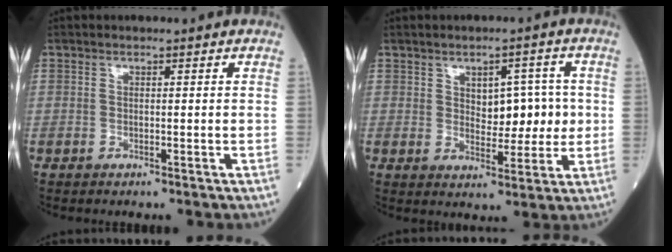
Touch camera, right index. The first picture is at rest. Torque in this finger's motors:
{"motor_torque": [0.03, -0.13, 0.05, 0.01]}